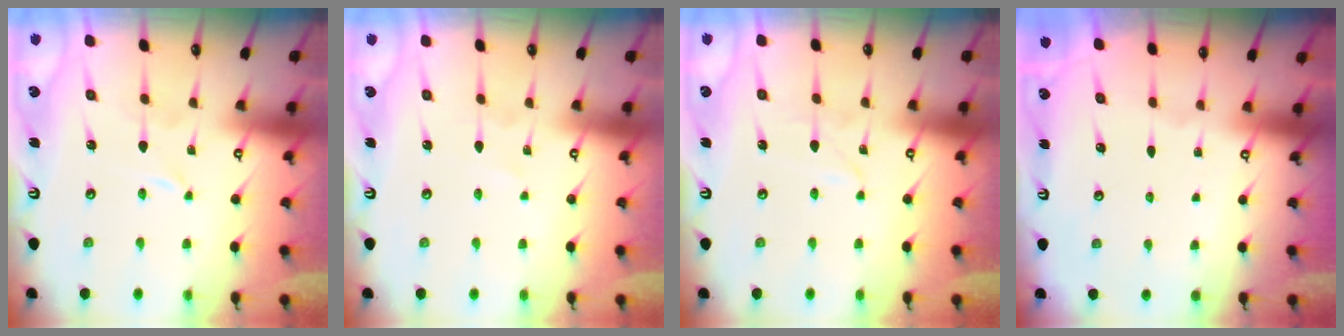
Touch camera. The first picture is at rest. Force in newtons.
{"total": 1.5, "press": 1.4, "slide": 0.1}
{"total": 1.7, "press": 1.7, "slide": 0.2}
{"total": 0.0}